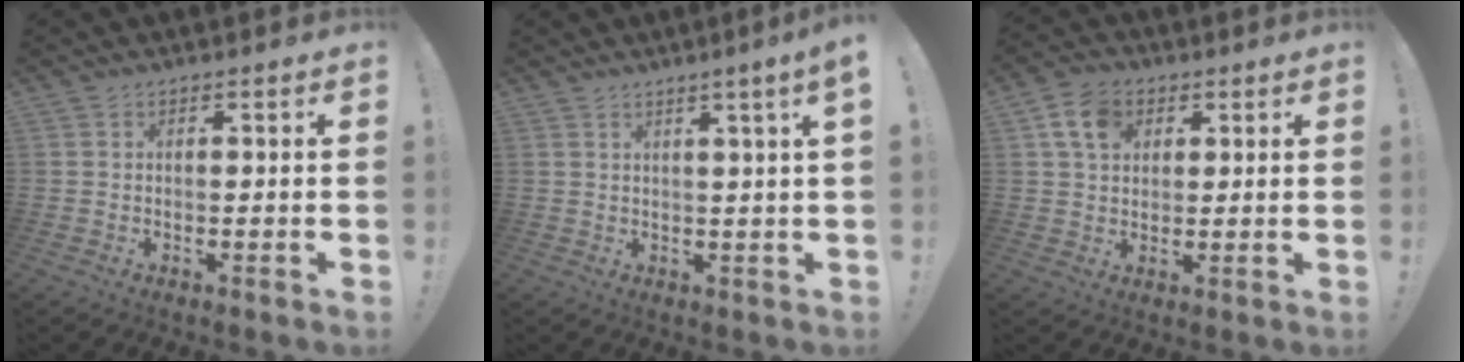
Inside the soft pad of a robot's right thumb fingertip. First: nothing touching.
{"total": 3.9, "force": [1.9, -0.8, 3.3], "torque": [-0.044, -0.011, 0.026]}
{"total": 8.9, "force": [3.6, 6.6, 4.8], "torque": [-0.085, 0.002, 0.072]}